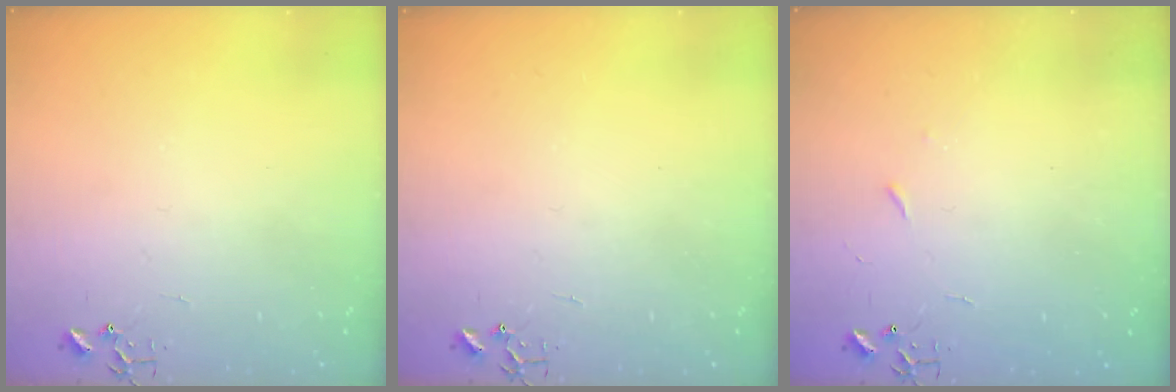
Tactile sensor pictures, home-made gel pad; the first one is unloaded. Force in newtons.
{"total": 0.0}
{"total": 2.6, "press": 2.5, "slide": 0.4}